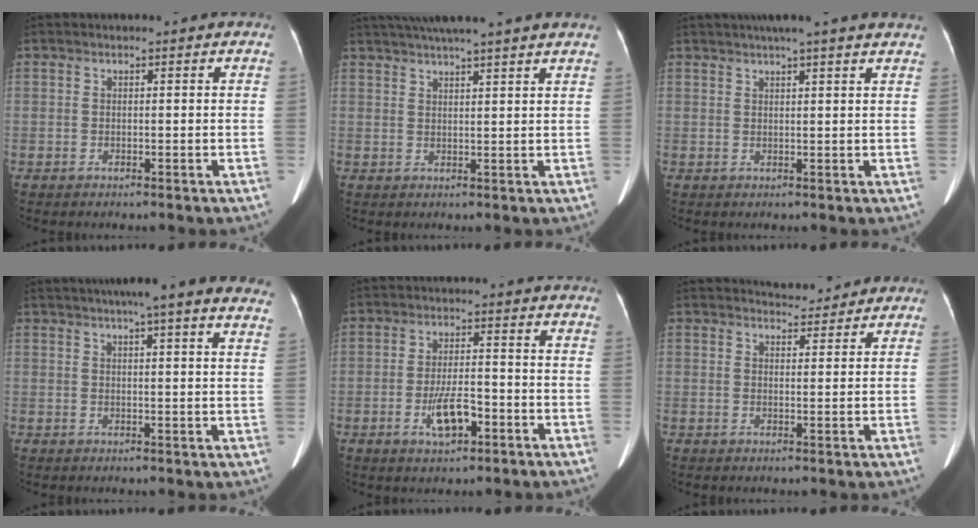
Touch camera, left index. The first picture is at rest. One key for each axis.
{"total": 12.7, "fx": 10.9, "fy": -0.8, "fz": 6.4, "tx": -0.109, "ty": 0.031, "tz": 0.144}
{"total": 9.9, "fx": 8.3, "fy": -0.4, "fz": 5.4, "tx": -0.078, "ty": 0.027, "tz": 0.091}
{"total": 17.3, "fx": 14.5, "fy": 0.9, "fz": 9.4, "tx": -0.130, "ty": 0.014, "tz": 0.164}
{"total": 5.9, "fx": -2.6, "fy": 2.0, "fz": 5.0, "tx": -0.099, "ty": -0.001, "tz": -0.042}
{"total": 4.2, "fx": 4.1, "fy": 1.1, "fz": 0.3, "tx": -0.005, "ty": 0.008, "tz": 0.052}